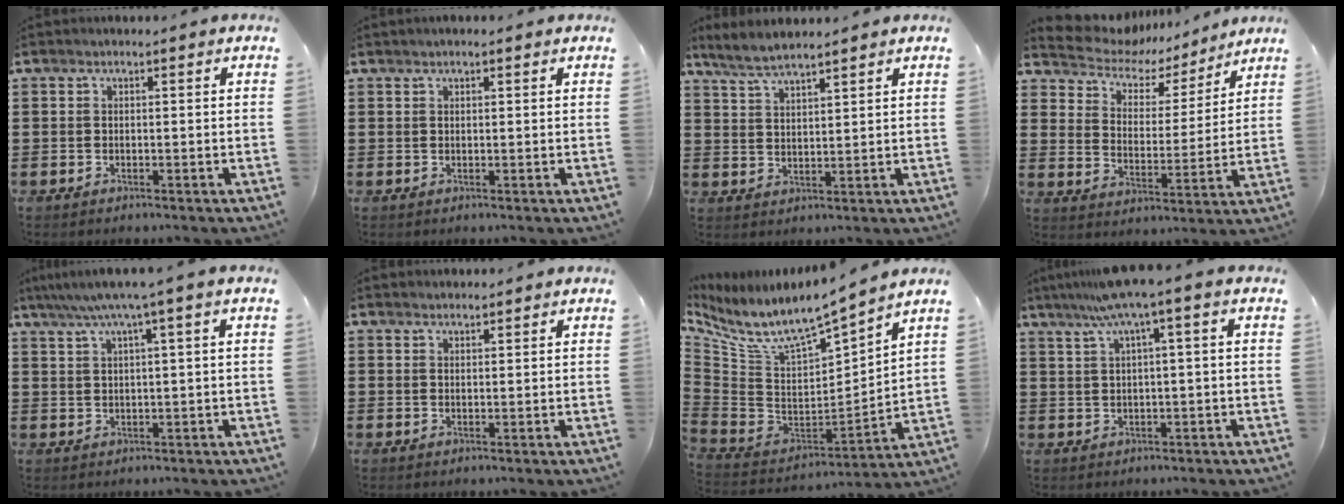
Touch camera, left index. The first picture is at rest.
{"total": 0.7, "force": [0.5, 0.1, 0.4], "torque": [-0.008, 0.001, 0.010]}
{"total": 4.2, "force": [3.9, 0.5, 1.6], "torque": [-0.045, -0.008, 0.070]}
{"total": 5.6, "force": [4.9, 2.5, 1.1], "torque": [-0.056, -0.031, 0.079]}
{"total": 4.3, "force": [2.2, -0.6, 3.7], "torque": [-0.075, -0.005, 0.034]}
{"total": 1.2, "force": [1.1, 0.2, 0.2], "torque": [-0.005, 0.001, 0.022]}
{"total": 6.7, "force": [5.2, 1.4, 4.0], "torque": [-0.103, -0.056, 0.084]}
{"total": 5.6, "force": [2.2, -0.5, 5.1], "torque": [-0.103, -0.007, 0.034]}